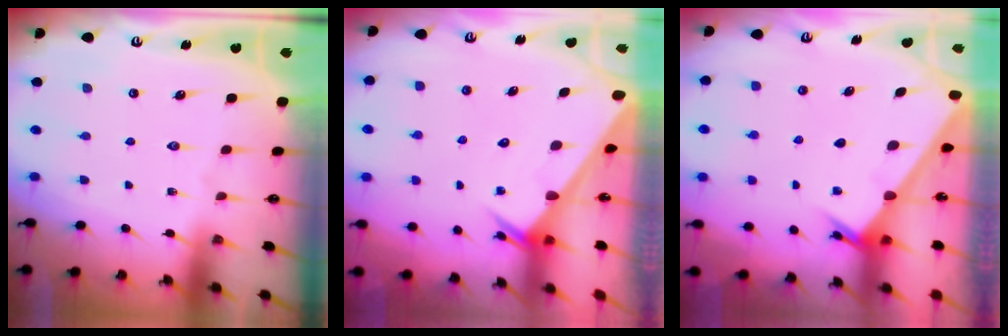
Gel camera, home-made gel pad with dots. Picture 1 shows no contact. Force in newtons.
{"total": 2.3, "press": 2.3, "slide": 0.0}
{"total": 2.4, "press": 2.4, "slide": 0.2}